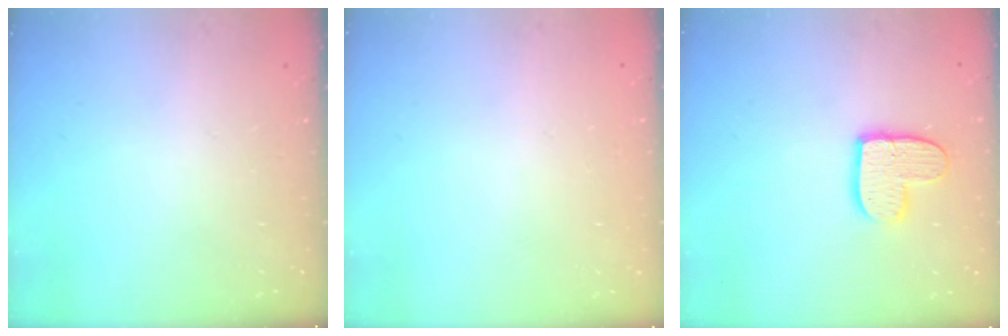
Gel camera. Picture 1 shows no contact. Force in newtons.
{"total": 0.0}
{"total": 11.0, "press": 10.9, "slide": 0.9}